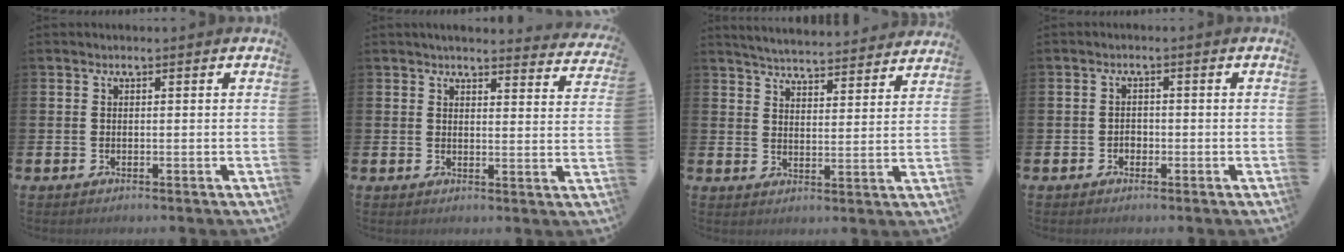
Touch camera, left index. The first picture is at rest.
{"total": 3.7, "force": [3.6, 0.3, 0.5], "torque": [-0.008, -0.028, 0.061]}
{"total": 5.3, "force": [5.3, 0.2, 0.4], "torque": [-0.022, -0.043, 0.091]}
{"total": 1.3, "force": [-0.6, 1.1, 0.4], "torque": [-0.008, 0.002, -0.013]}